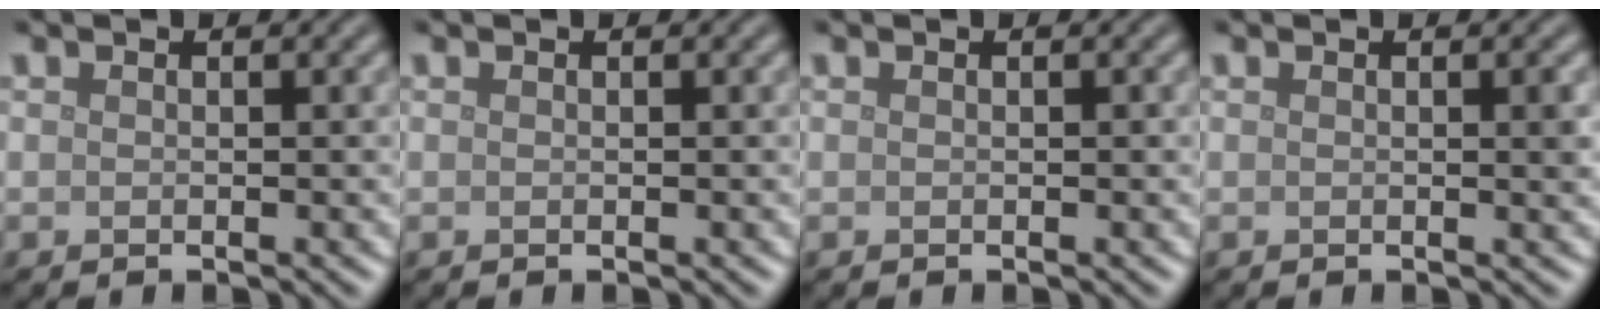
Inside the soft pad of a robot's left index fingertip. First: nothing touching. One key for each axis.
{"total": 0.0}
{"total": 0.0}
{"total": 0.9, "fx": 0.1, "fy": 0.1, "fz": 0.9, "tx": -0.012, "ty": 0.000, "tz": 0.000}